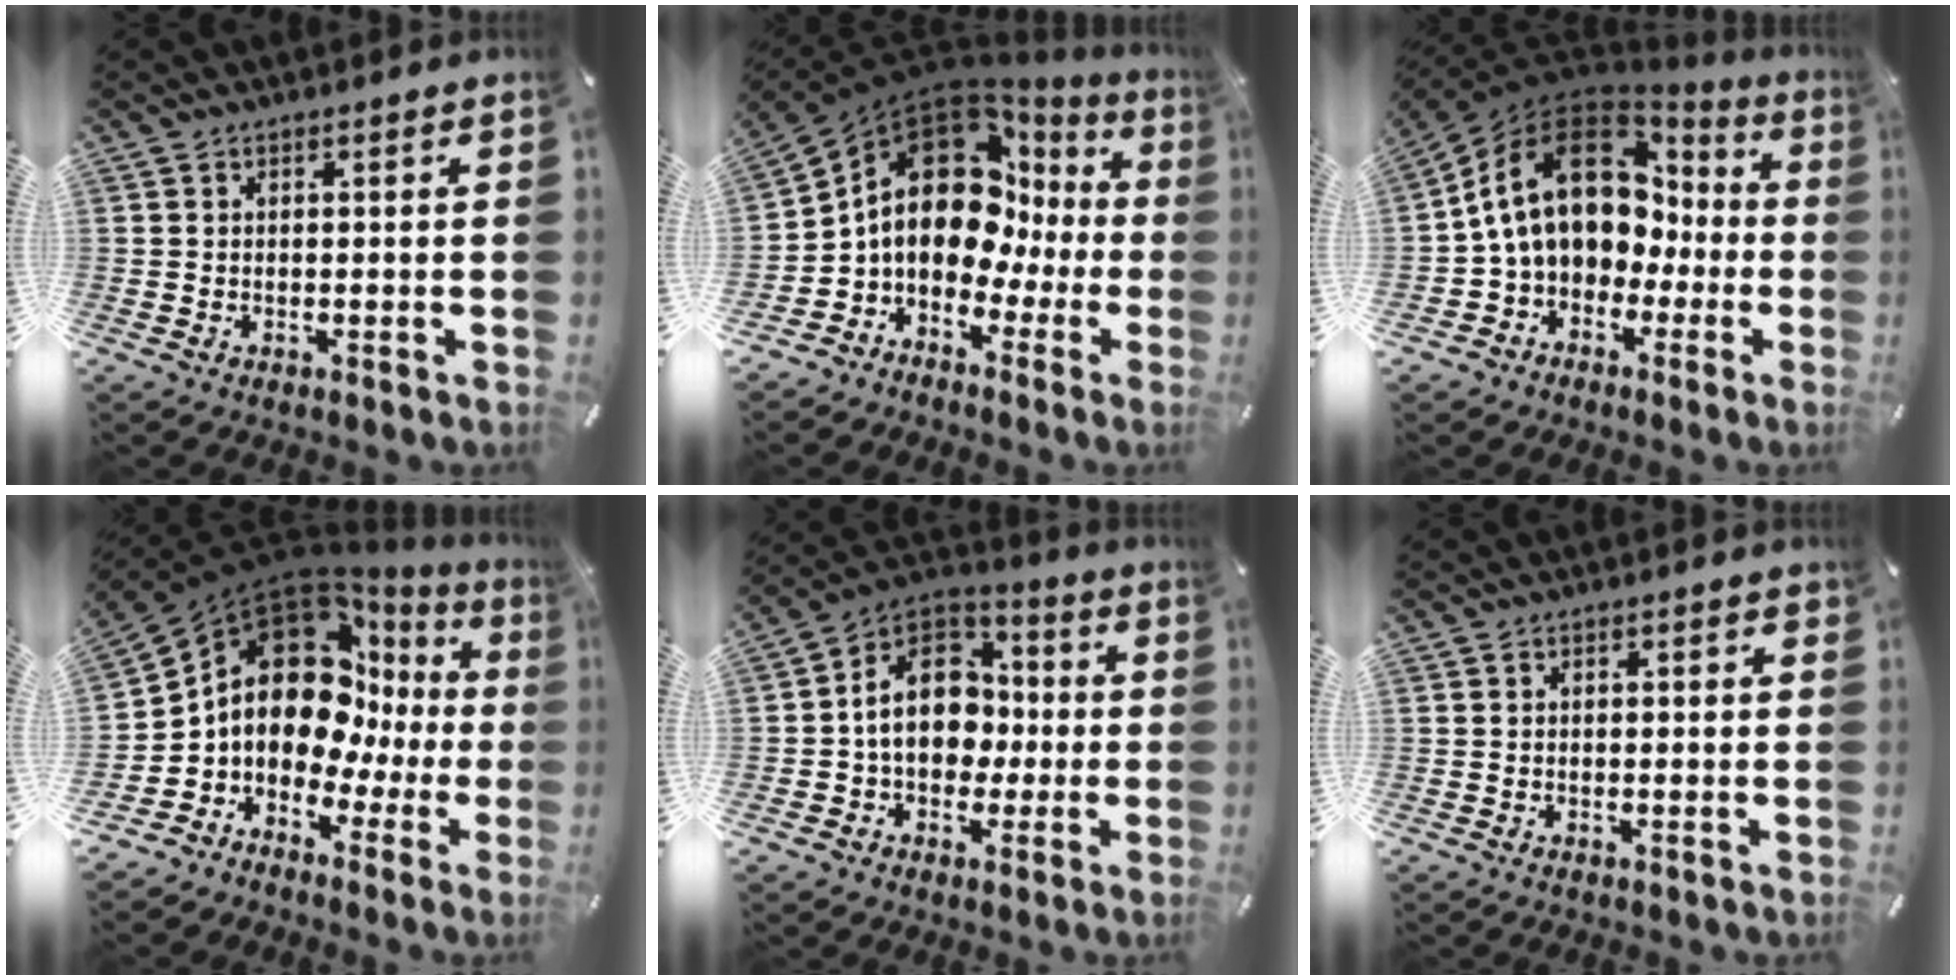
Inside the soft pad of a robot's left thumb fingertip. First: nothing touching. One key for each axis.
{"total": 16.8, "fx": 3.1, "fy": 11.9, "fz": 11.4, "tx": -0.192, "ty": -0.024, "tz": 0.049}
{"total": 17.4, "fx": 3.2, "fy": 13.3, "fz": 10.9, "tx": -0.223, "ty": 0.000, "tz": 0.058}
{"total": 14.7, "fx": 3.3, "fy": 10.7, "fz": 9.6, "tx": -0.168, "ty": -0.041, "tz": 0.049}
{"total": 14.3, "fx": -1.2, "fy": 11.6, "fz": 8.3, "tx": -0.163, "ty": 0.015, "tz": -0.021}
{"total": 0.7, "fx": -0.1, "fy": 0.4, "fz": 0.6, "tx": -0.011, "ty": 0.001, "tz": -0.003}